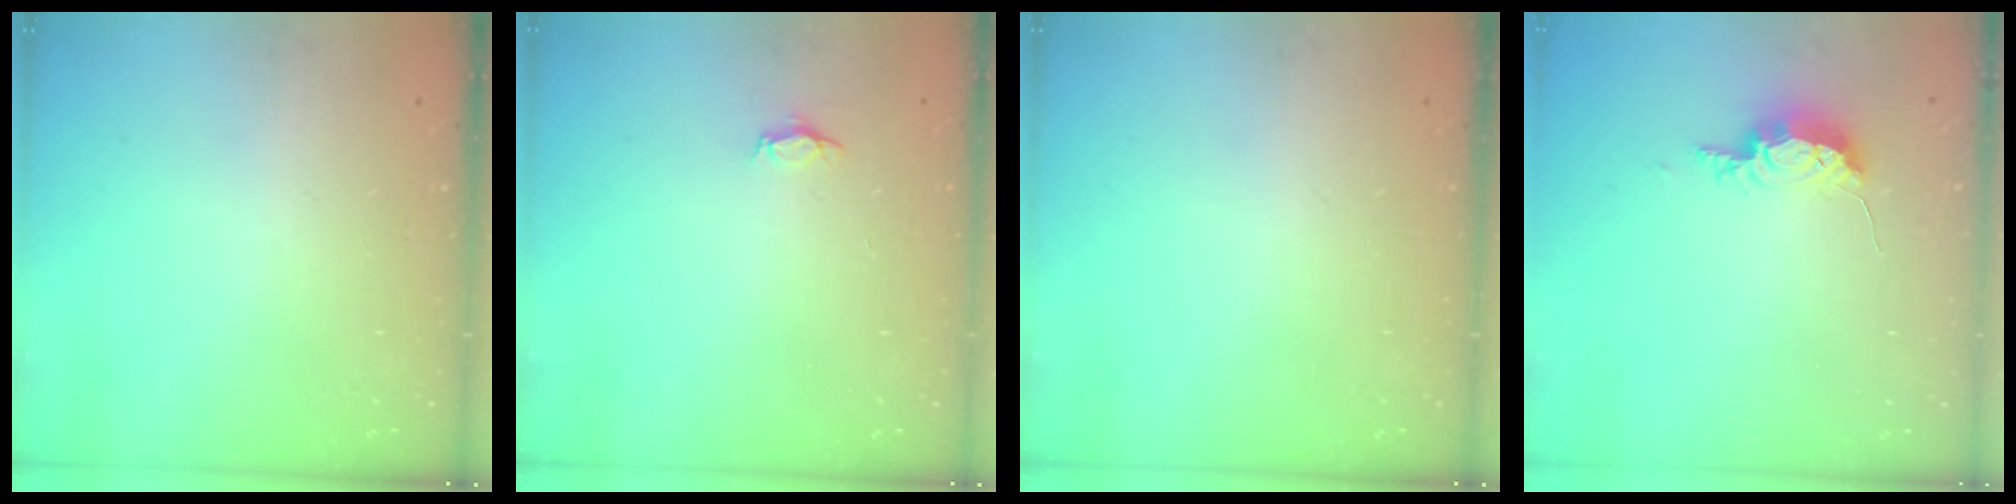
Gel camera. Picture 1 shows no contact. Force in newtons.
{"total": 2.8, "press": 2.8, "slide": 0.3}
{"total": 0.0}
{"total": 7.4, "press": 7.4, "slide": 0.5}